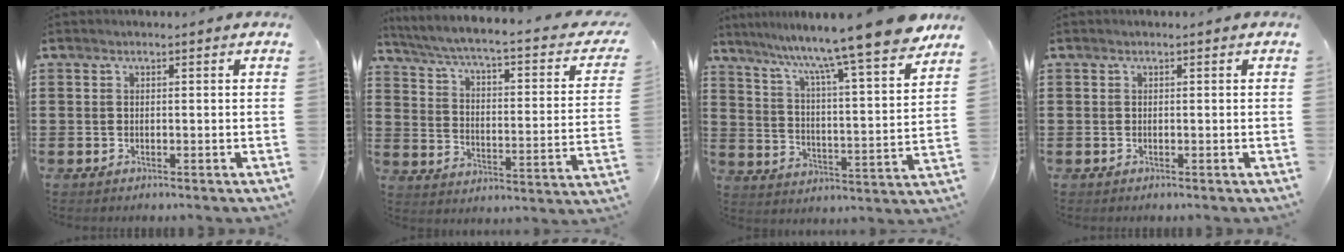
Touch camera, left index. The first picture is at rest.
{"total": 3.7, "force": [2.2, -0.1, 3.0], "torque": [-0.071, -0.030, 0.024]}
{"total": 11.6, "force": [9.9, -0.8, 6.1], "torque": [-0.130, -0.078, 0.153]}
{"total": 0.0}